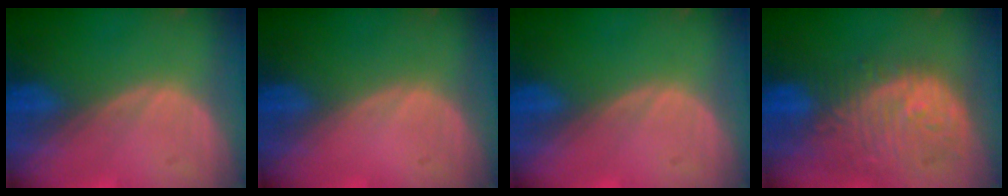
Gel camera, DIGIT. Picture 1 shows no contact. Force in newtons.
{"total": 0.0}
{"total": 0.0}
{"total": 12.3, "press": 10.8, "slide": 5.9}